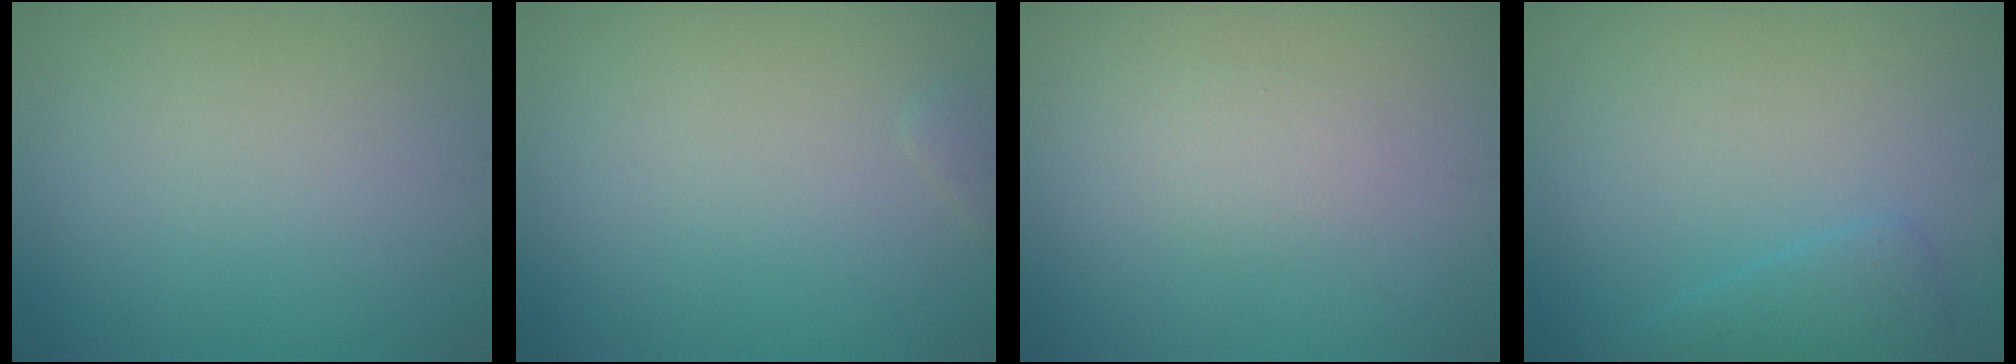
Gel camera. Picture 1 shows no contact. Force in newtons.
{"total": 0.6, "press": 0.6, "slide": 0.1}
{"total": 1.1, "press": 1.1, "slide": 0.1}
{"total": 2.2, "press": 2.1, "slide": 0.2}